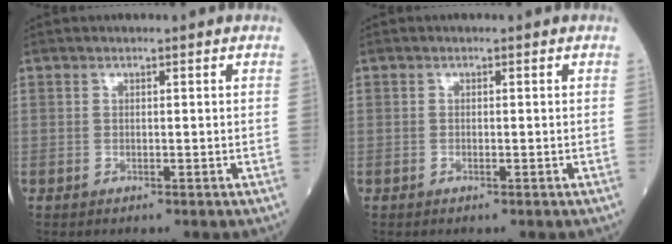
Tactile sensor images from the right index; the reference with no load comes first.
{"total": 0.0}